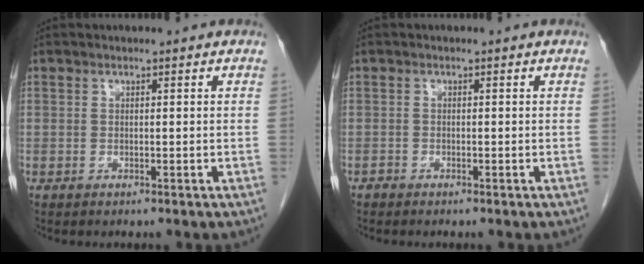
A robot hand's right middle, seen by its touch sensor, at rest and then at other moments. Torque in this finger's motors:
{"motor_torque": [-0.04, 0.04, -0.01, 0.01]}